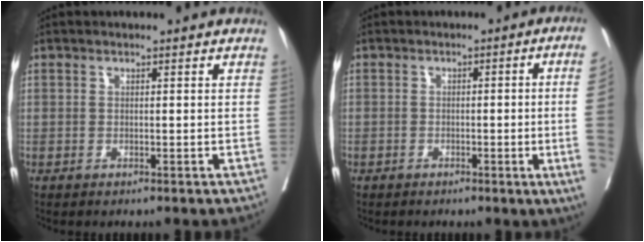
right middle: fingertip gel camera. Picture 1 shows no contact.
{"total": 8.9, "force": [-1.6, -2.1, 8.5], "torque": [-0.089, -0.012, -0.024]}